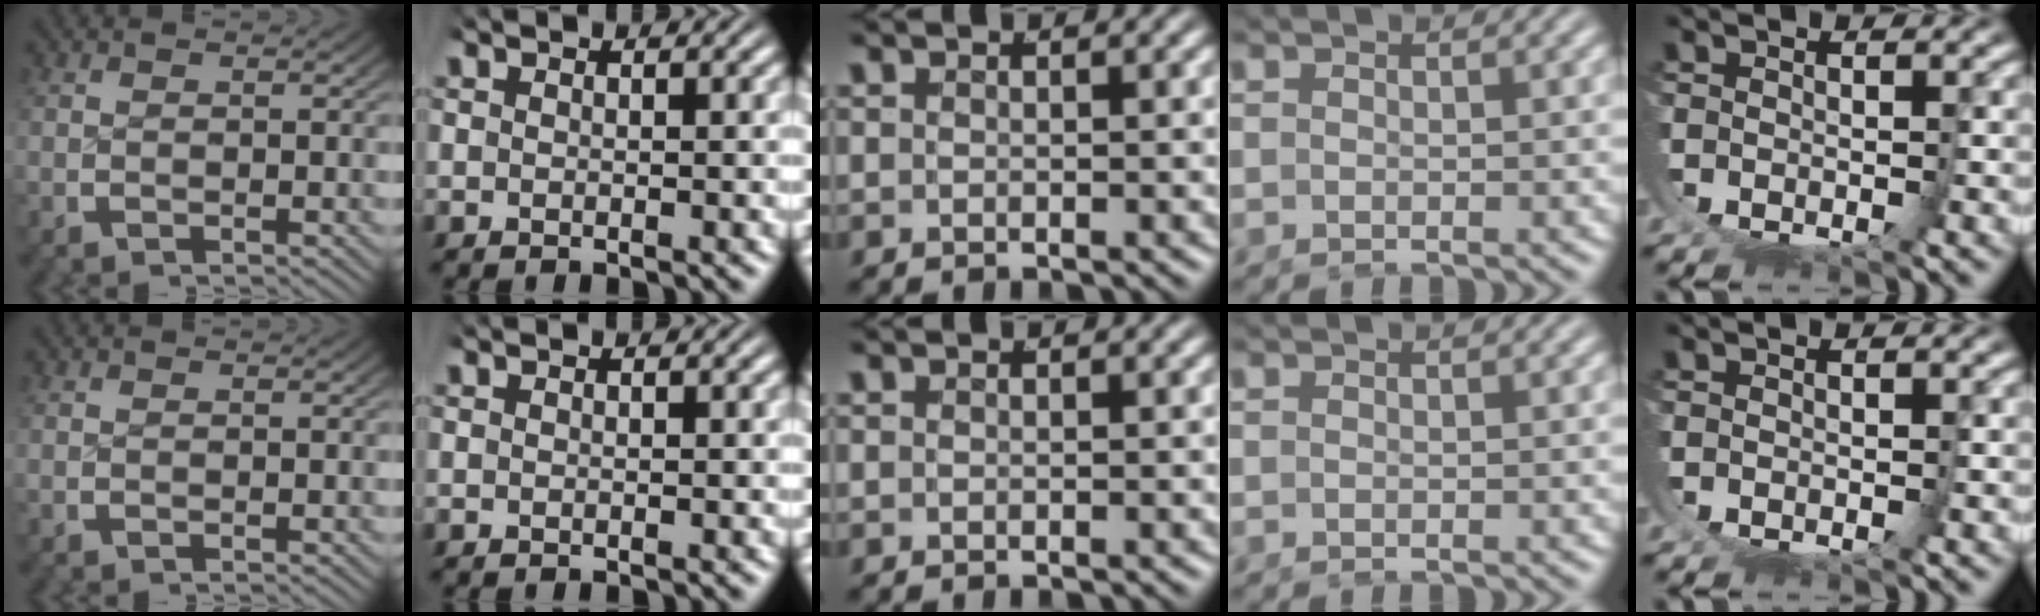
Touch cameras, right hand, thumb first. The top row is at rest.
{}